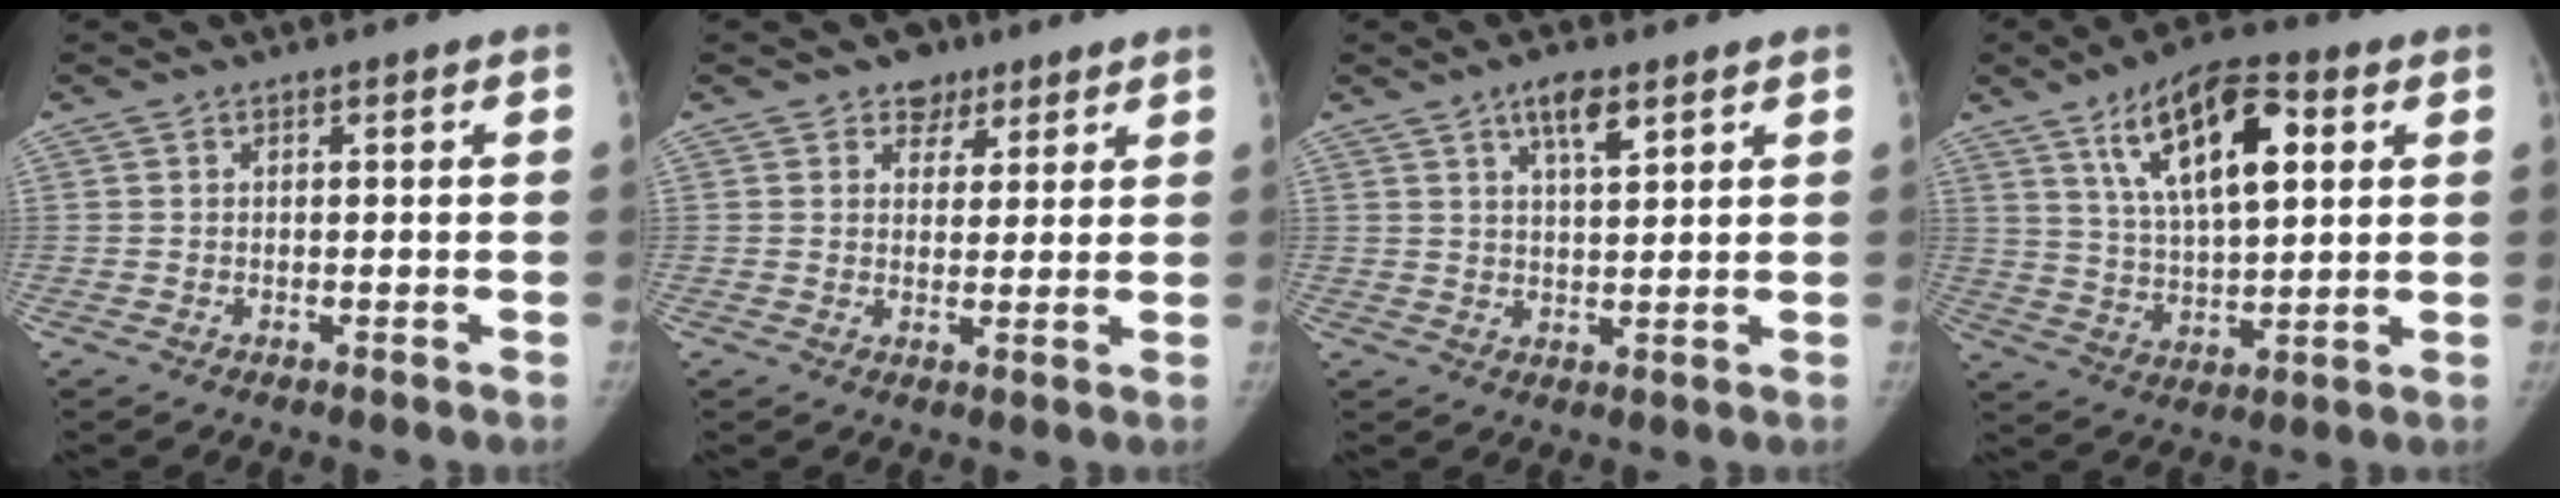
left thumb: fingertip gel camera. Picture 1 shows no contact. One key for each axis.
{"total": 4.6, "fx": 3.0, "fy": 3.3, "fz": 0.9, "tx": 0.013, "ty": -0.014, "tz": 0.043}
{"total": 5.4, "fx": 3.3, "fy": 1.7, "fz": 3.9, "tx": -0.059, "ty": -0.017, "tz": 0.057}
{"total": 16.3, "fx": 6.1, "fy": 6.1, "fz": 13.8, "tx": -0.225, "ty": -0.005, "tz": 0.102}